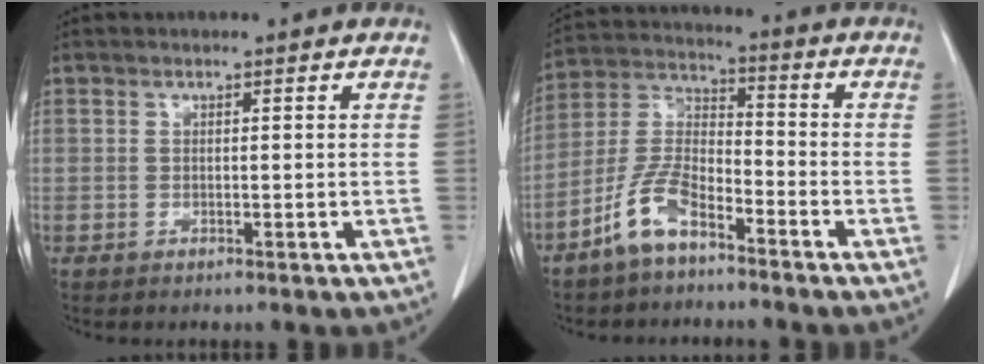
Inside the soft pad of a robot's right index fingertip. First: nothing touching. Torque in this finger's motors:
{"motor_torque": [0.16, -0.19, -0.01, -0.03]}